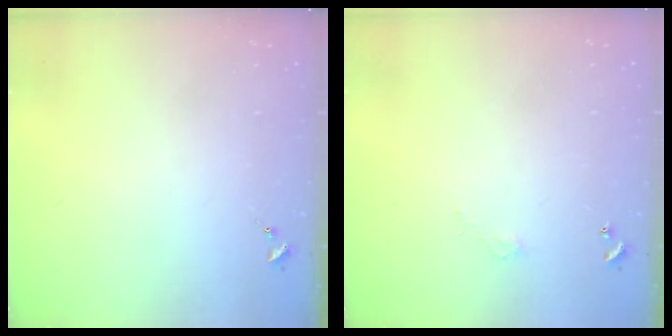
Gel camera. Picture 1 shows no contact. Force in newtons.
{"total": 2.7, "press": 2.7, "slide": 0.2}